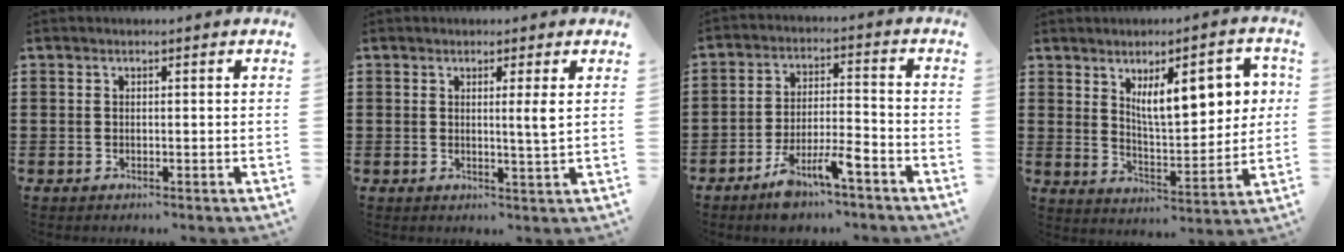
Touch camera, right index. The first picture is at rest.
{"total": 2.8, "force": [0.8, -0.4, 2.7], "torque": [-0.044, -0.009, 0.009]}
{"total": 7.0, "force": [-5.3, 1.5, 4.3], "torque": [-0.082, 0.001, -0.099]}
{"total": 10.7, "force": [4.1, 3.9, 9.0], "torque": [-0.147, -0.002, 0.066]}